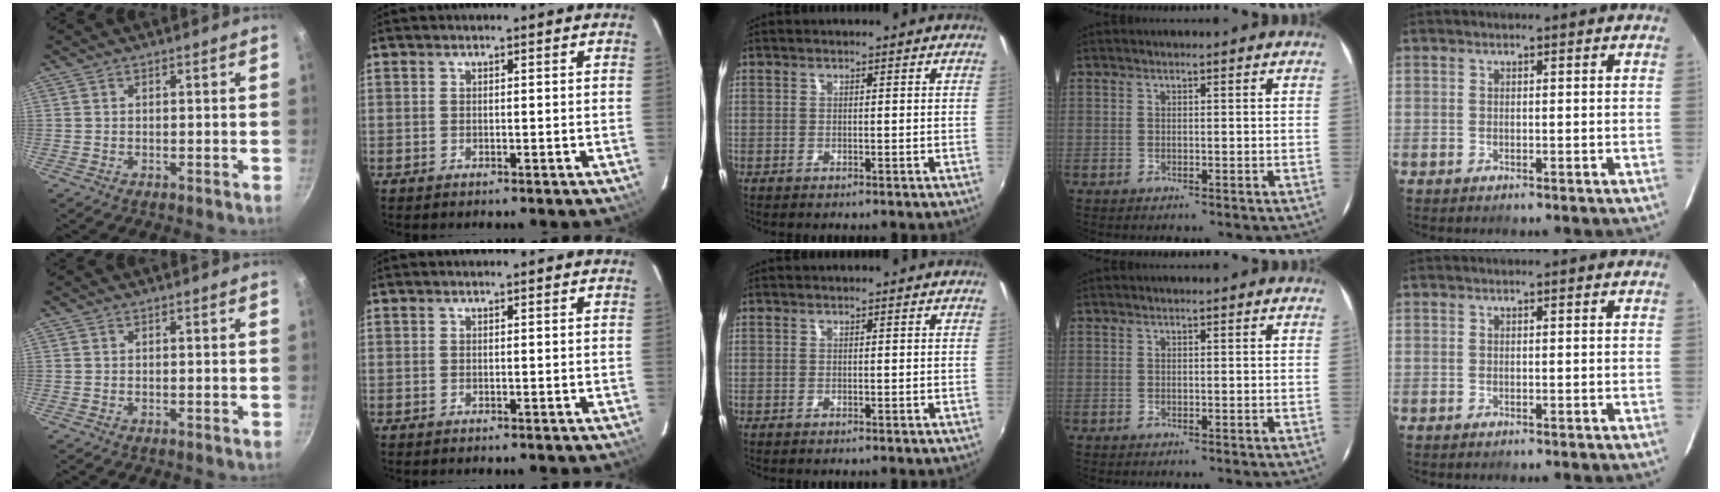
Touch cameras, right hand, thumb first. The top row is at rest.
{}